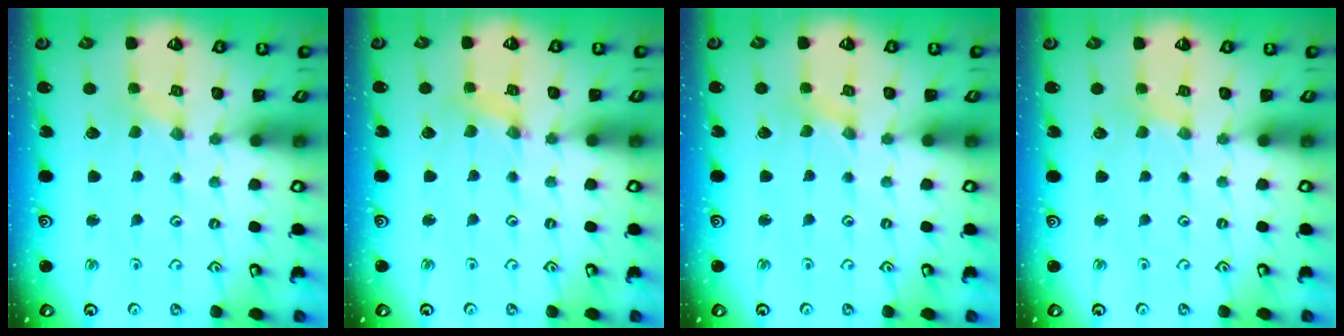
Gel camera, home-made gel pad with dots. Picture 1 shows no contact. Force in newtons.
{"total": 1.7, "press": 1.7, "slide": 0.2}
{"total": 0.0}
{"total": 1.0, "press": 0.9, "slide": 0.3}